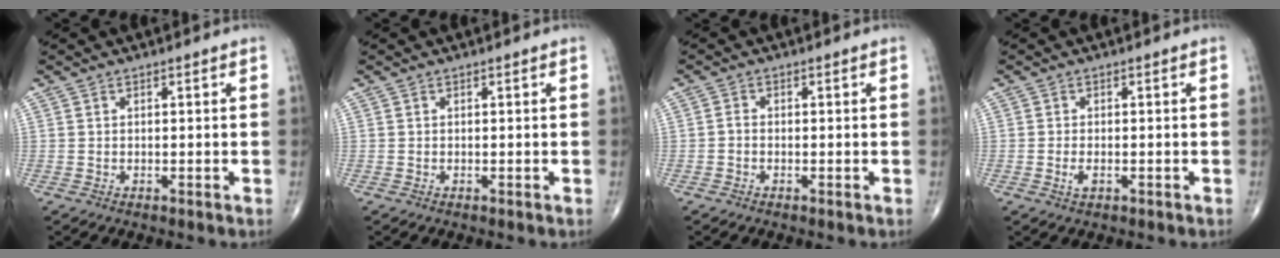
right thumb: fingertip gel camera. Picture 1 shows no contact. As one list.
[{"total": 0.0}, {"total": 1.0, "force": [-0.4, 0.7, 0.6], "torque": [-0.007, 0.002, -0.012]}, {"total": 1.7, "force": [-0.6, 0.9, 1.4], "torque": [-0.030, -0.001, -0.011]}]